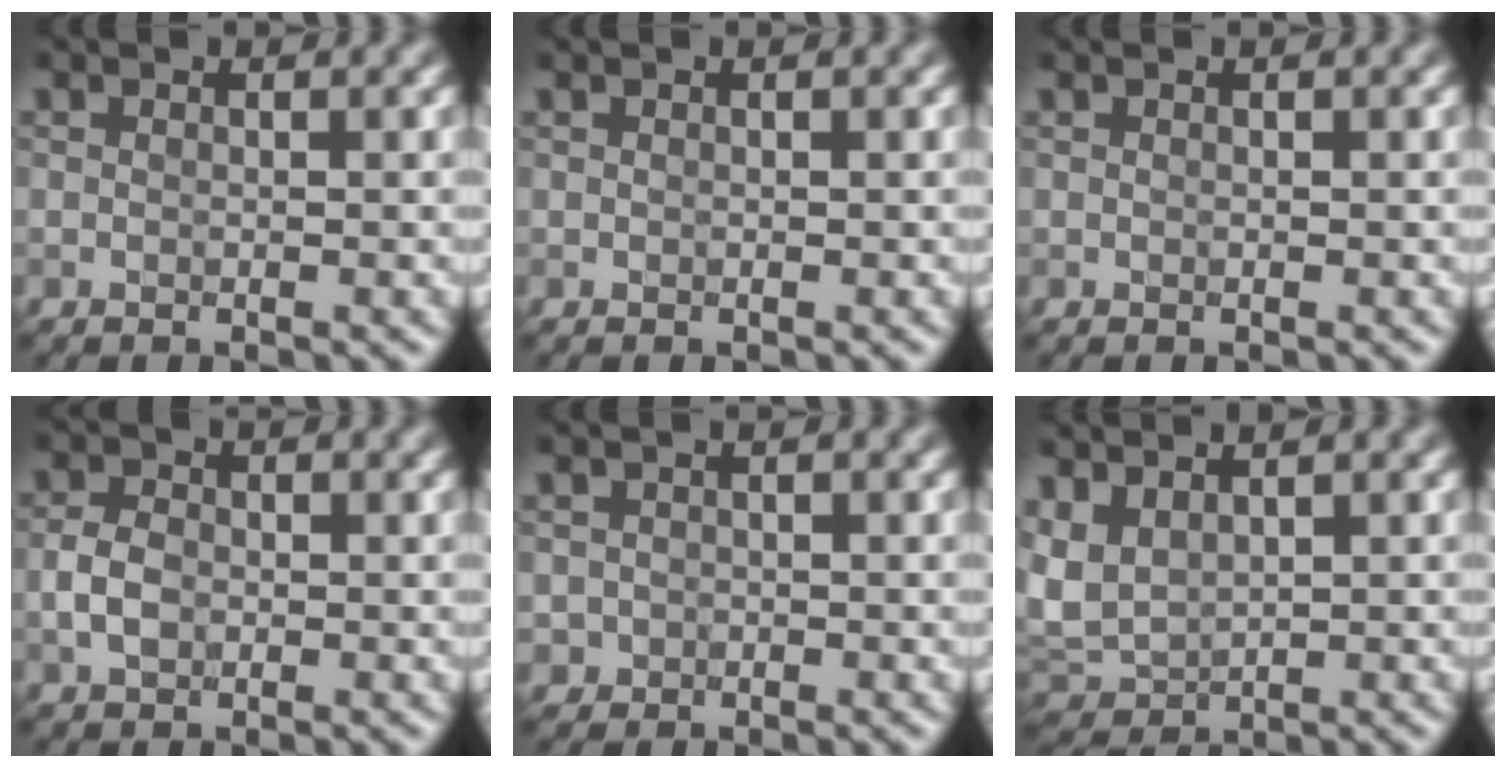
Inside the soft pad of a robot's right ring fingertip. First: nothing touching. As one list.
[{"total": 0.0}, {"total": 0.0}, {"total": 2.4, "force": [-0.6, 1.7, 1.6], "torque": [-0.033, 0.001, -0.016]}, {"total": 1.0, "force": [-0.2, 0.9, -0.1], "torque": [0.014, -0.002, -0.004]}, {"total": 4.0, "force": [1.3, 2.6, 2.7], "torque": [-0.074, 0.004, 0.030]}]